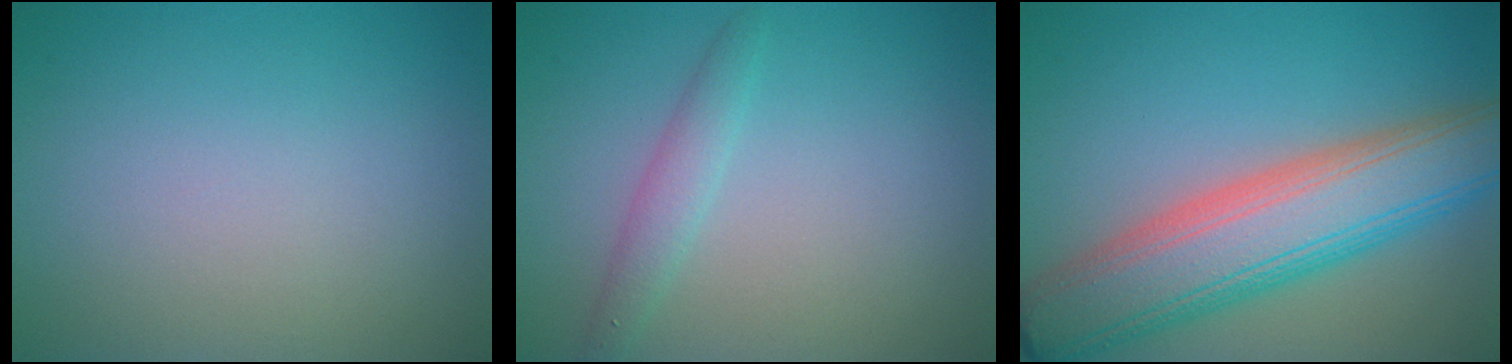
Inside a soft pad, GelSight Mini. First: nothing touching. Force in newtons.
{"total": 1.8, "press": 1.8, "slide": 0.0}
{"total": 9.9, "press": 9.9, "slide": 0.5}